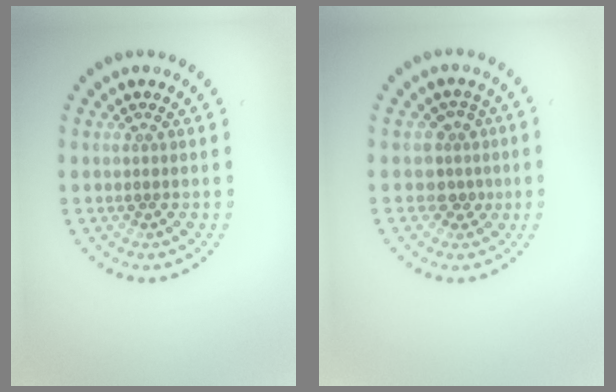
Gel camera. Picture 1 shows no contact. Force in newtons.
{"total": 2.2, "press": 1.7, "slide": 1.4}